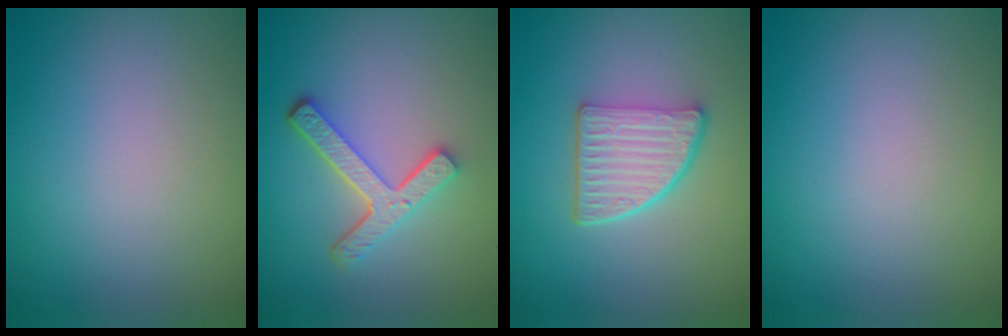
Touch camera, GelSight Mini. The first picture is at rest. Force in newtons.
{"total": 4.3, "press": 3.3, "slide": 2.7}
{"total": 5.0, "press": 3.7, "slide": 3.4}
{"total": 0.0}